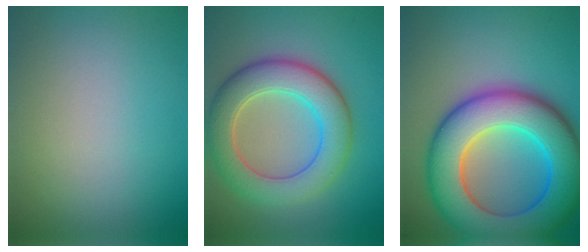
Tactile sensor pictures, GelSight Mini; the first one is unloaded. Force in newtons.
{"total": 7.6, "press": 7.6, "slide": 0.4}
{"total": 13.5, "press": 13.5, "slide": 0.2}